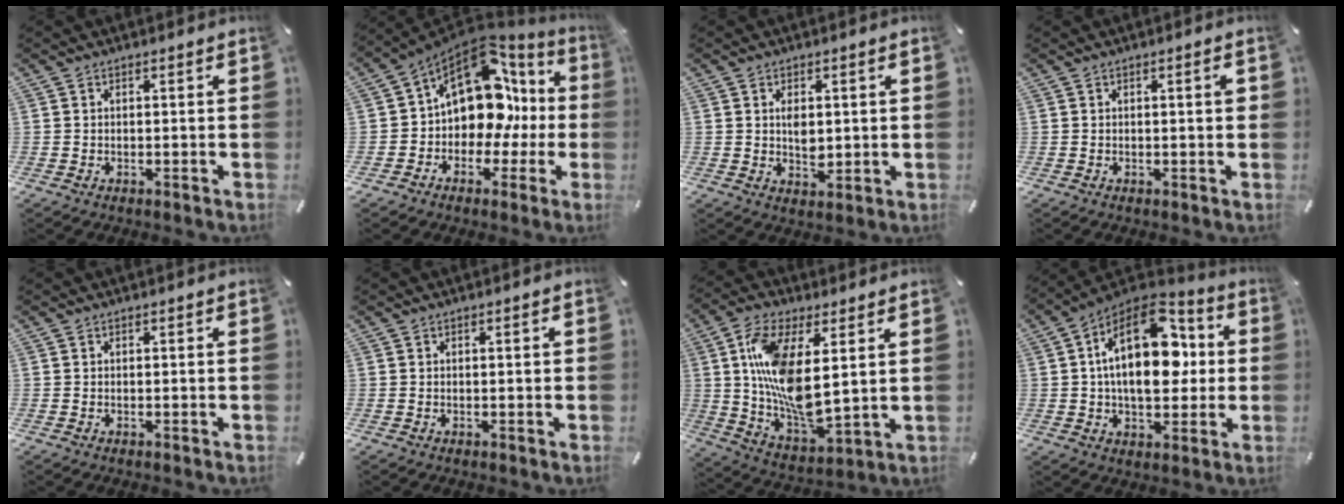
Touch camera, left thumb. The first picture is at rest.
{"total": 15.5, "force": [4.1, 11.3, 9.8], "torque": [-0.168, -0.039, 0.069]}
{"total": 4.3, "force": [0.7, 2.9, 3.2], "torque": [-0.050, -0.006, 0.004]}
{"total": 2.1, "force": [0.3, 0.5, 2.0], "torque": [-0.021, -0.003, 0.000]}
{"total": 0.0}
{"total": 0.8, "force": [0.1, 0.3, 0.8], "torque": [-0.015, 0.002, 0.000]}
{"total": 15.0, "force": [4.2, 6.9, 12.7], "torque": [-0.262, -0.029, 0.077]}
{"total": 21.5, "force": [3.8, 13.2, 16.5], "torque": [-0.279, -0.014, 0.059]}